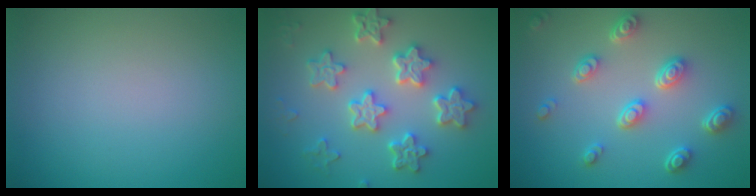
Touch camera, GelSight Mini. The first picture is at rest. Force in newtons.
{"total": 5.8, "press": 5.2, "slide": 2.7}
{"total": 4.6, "press": 3.6, "slide": 2.9}